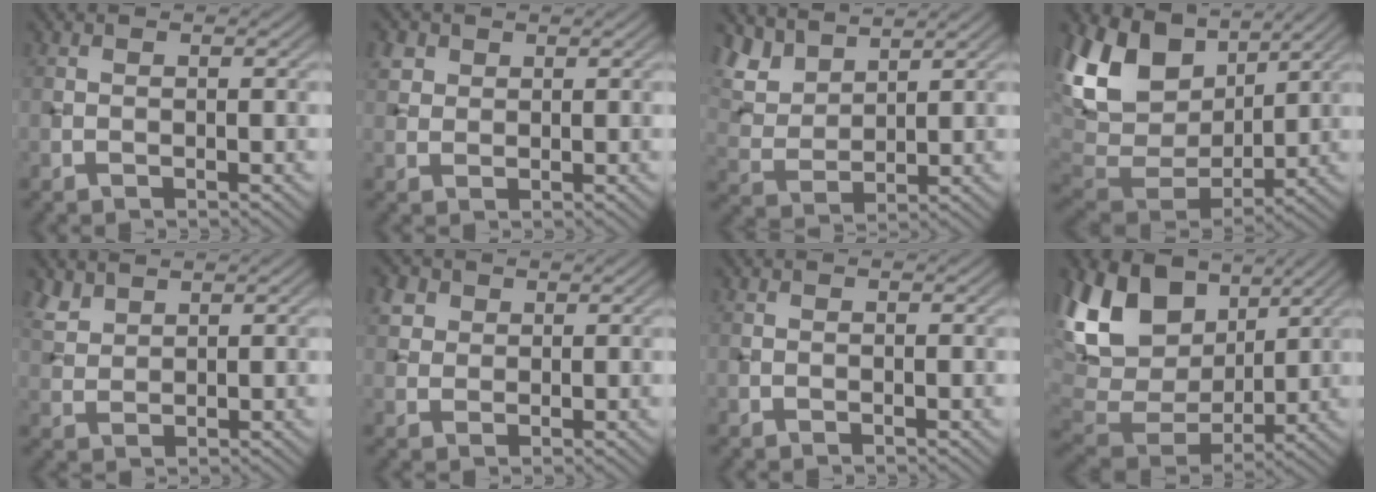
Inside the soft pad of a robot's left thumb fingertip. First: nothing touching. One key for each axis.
{"total": 2.4, "fx": 1.3, "fy": 1.9, "fz": 0.8, "tx": -0.026, "ty": 0.001, "tz": 0.027}
{"total": 6.9, "fx": 5.6, "fy": 2.8, "fz": 2.8, "tx": -0.082, "ty": 0.005, "tz": 0.117}
{"total": 14.5, "fx": 6.3, "fy": 9.1, "fz": 9.3, "tx": -0.234, "ty": 0.022, "tz": 0.124}
{"total": 3.1, "fx": 2.5, "fy": 1.3, "fz": 1.3, "tx": -0.038, "ty": 0.004, "tz": 0.061}
{"total": 3.4, "fx": 1.8, "fy": 2.6, "fz": 1.3, "tx": -0.042, "ty": -0.001, "tz": 0.042}
{"total": 0.0}
{"total": 16.2, "fx": 6.9, "fy": 10.3, "fz": 10.4, "tx": -0.252, "ty": 0.021, "tz": 0.138}